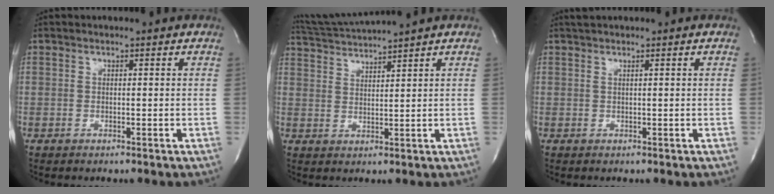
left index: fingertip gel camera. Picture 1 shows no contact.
{"total": 6.7, "force": [6.1, -1.9, 1.7], "torque": [-0.040, 0.005, 0.115]}
{"total": 1.4, "force": [1.0, -0.2, 0.9], "torque": [-0.024, 0.016, 0.020]}